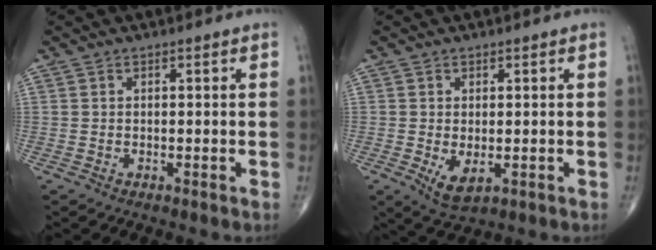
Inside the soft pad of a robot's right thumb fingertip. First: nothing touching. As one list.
[{"total": 4.3, "force": [-0.9, 2.1, 3.7], "torque": [-0.059, -0.012, -0.005]}]